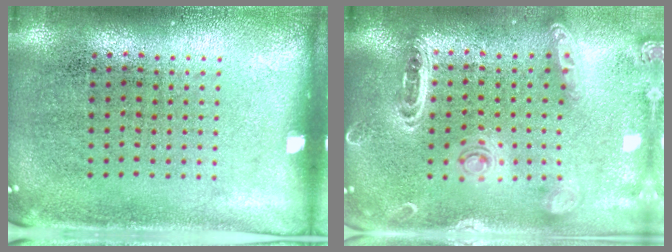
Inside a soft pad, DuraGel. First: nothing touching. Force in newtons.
{"total": 1.5, "press": 1.5, "slide": 0.1}